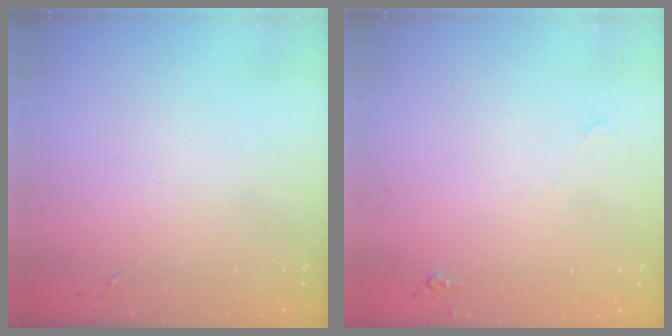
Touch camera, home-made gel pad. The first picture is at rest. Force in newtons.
{"total": 4.1, "press": 4.0, "slide": 0.7}